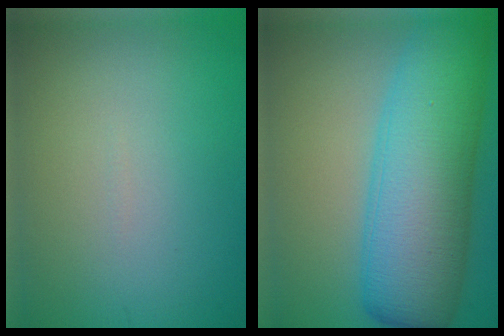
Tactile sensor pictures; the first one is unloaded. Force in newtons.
{"total": 11.8, "press": 11.8, "slide": 0.3}